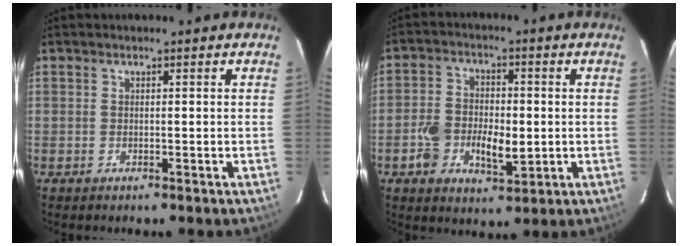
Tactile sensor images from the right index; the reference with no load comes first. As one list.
[{"total": 9.3, "force": [-2.2, 5.5, 7.2], "torque": [-0.149, 0.002, -0.038]}]